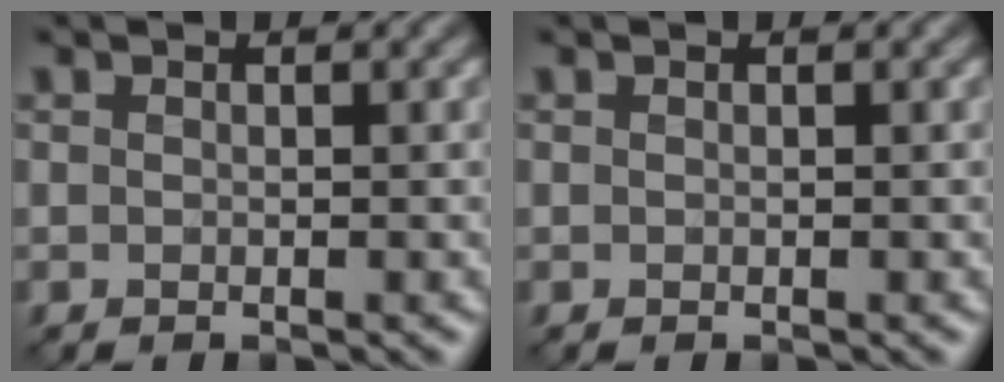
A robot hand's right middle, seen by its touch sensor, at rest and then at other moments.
{"total": 0.0}